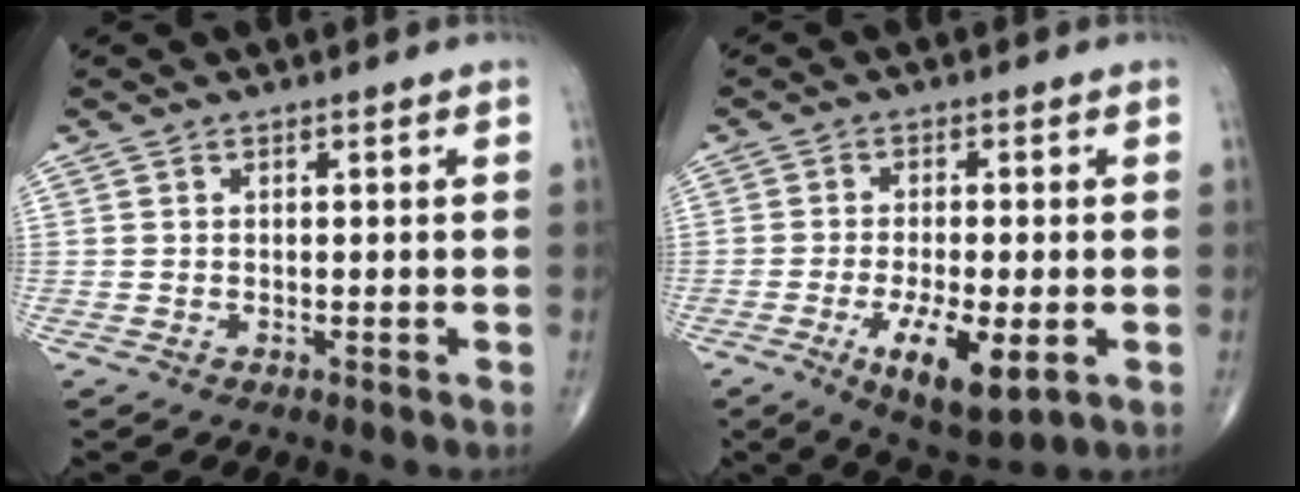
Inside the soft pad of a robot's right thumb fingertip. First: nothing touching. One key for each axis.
{"total": 10.2, "fx": -3.3, "fy": 3.2, "fz": 9.0, "tx": -0.149, "ty": -0.014, "tz": -0.051}